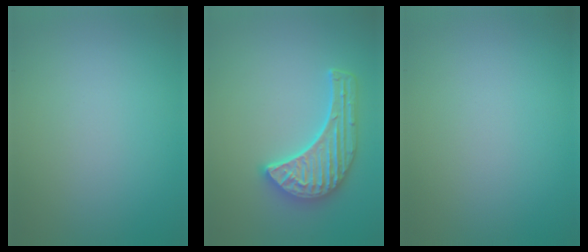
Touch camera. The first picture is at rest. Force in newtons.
{"total": 5.3, "press": 4.4, "slide": 2.8}
{"total": 0.0}